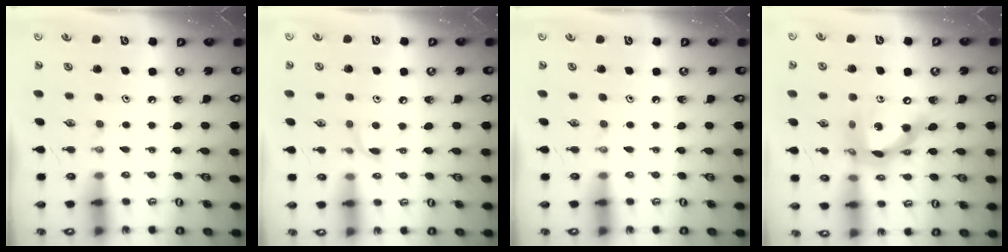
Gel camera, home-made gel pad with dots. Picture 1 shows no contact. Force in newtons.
{"total": 5.9, "press": 5.9, "slide": 0.6}
{"total": 0.0}
{"total": 13.6, "press": 13.5, "slide": 1.7}